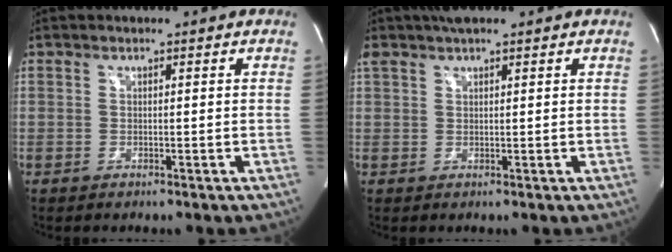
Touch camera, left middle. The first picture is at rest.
{"total": 4.8, "force": [3.8, 1.0, 2.7], "torque": [-0.059, 0.031, 0.071]}